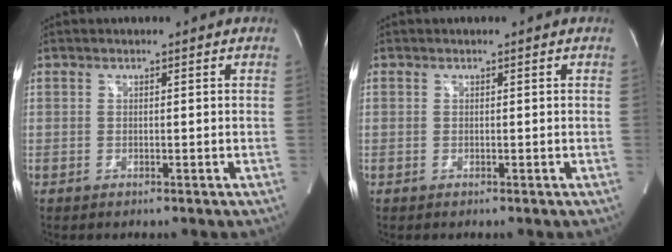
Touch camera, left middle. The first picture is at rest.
{"total": 0.0}